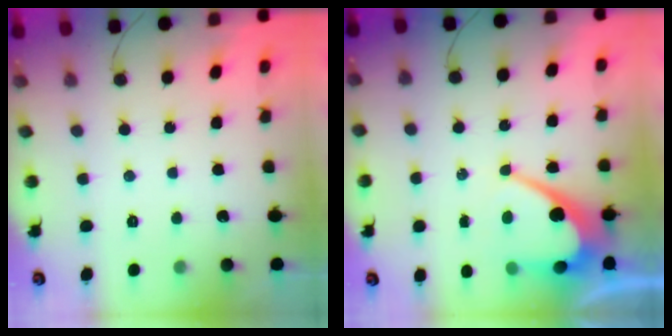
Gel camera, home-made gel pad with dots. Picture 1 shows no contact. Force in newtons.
{"total": 10.5, "press": 10.5, "slide": 0.9}